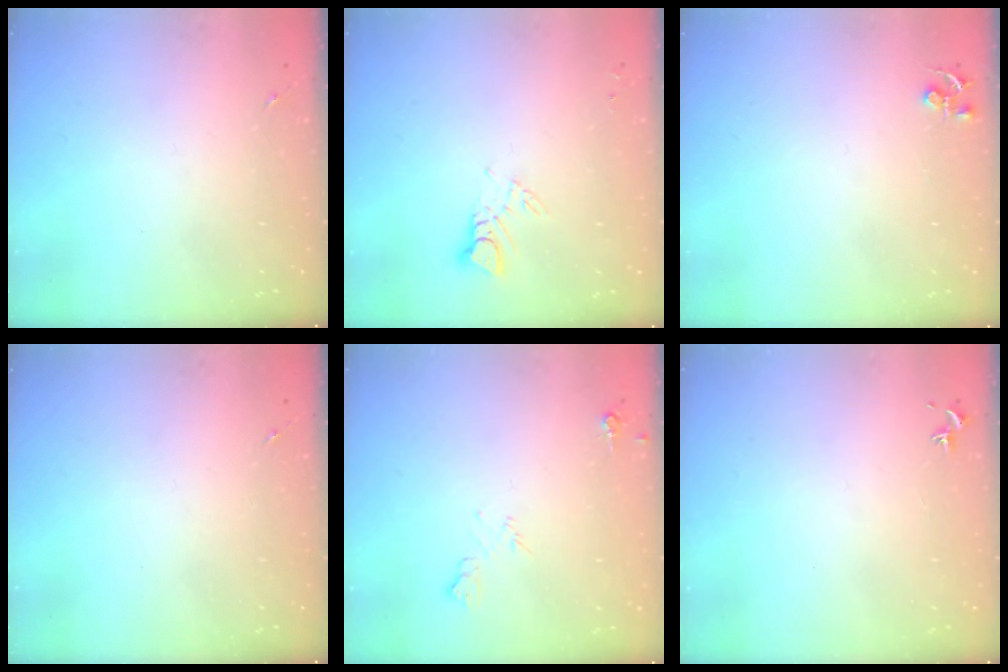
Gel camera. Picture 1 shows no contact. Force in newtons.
{"total": 3.8, "press": 3.7, "slide": 0.3}
{"total": 4.5, "press": 4.4, "slide": 0.5}
{"total": 0.0}
{"total": 6.4, "press": 6.3, "slide": 1.2}
{"total": 0.7, "press": 0.6, "slide": 0.5}